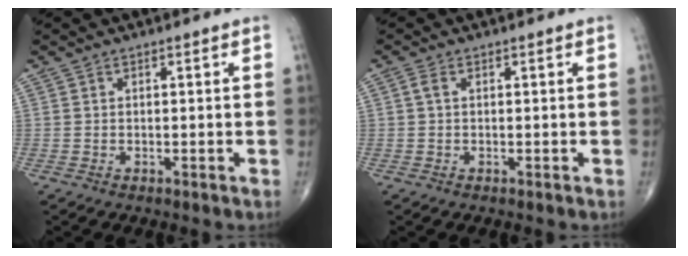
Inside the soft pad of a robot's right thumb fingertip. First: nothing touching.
{"total": 1.2, "force": [0.2, 0.7, 1.0], "torque": [-0.024, 0.006, 0.003]}